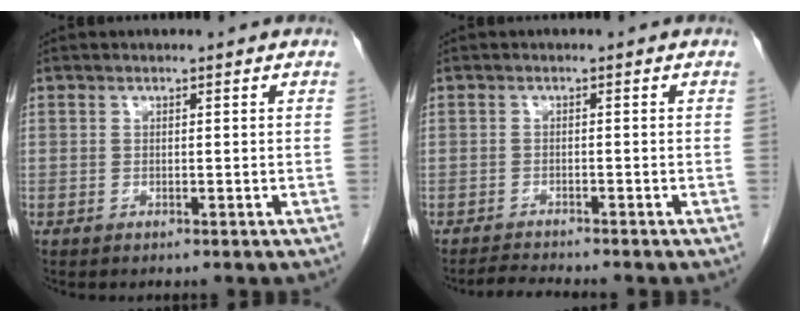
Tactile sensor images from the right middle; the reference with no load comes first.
{"total": 3.0, "force": [-2.9, -0.6, 0.6], "torque": [-0.017, -0.017, -0.050]}